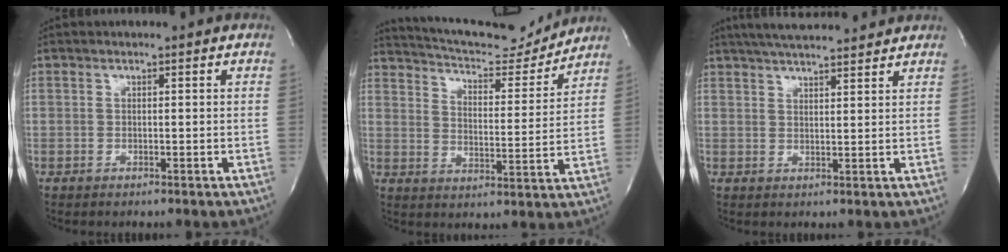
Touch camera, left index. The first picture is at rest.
{"total": 15.5, "force": [14.8, 2.0, 4.1], "torque": [-0.067, -0.017, 0.214]}
{"total": 11.4, "force": [10.2, 1.5, 5.0], "torque": [-0.086, 0.026, 0.148]}